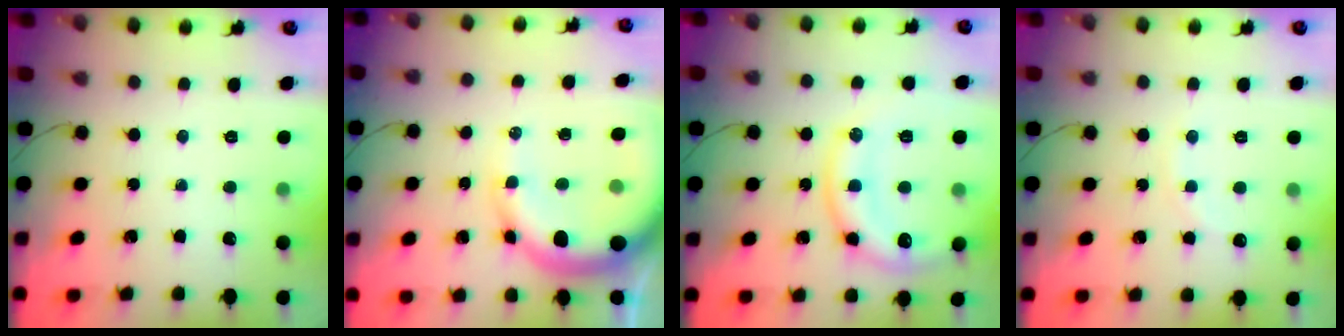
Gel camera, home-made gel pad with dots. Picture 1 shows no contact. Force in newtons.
{"total": 15.4, "press": 15.0, "slide": 3.4}
{"total": 16.3, "press": 16.2, "slide": 1.7}
{"total": 3.9, "press": 3.8, "slide": 1.0}